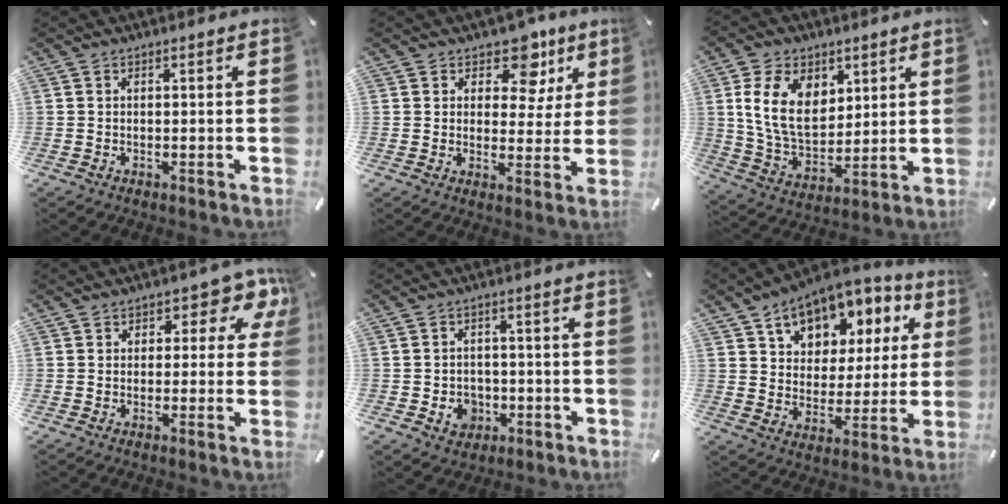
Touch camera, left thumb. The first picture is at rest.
{"total": 10.0, "force": [5.8, 6.4, 5.1], "torque": [-0.061, -0.035, 0.098]}
{"total": 14.1, "force": [4.8, 10.0, 8.7], "torque": [-0.187, -0.004, 0.088]}
{"total": 6.7, "force": [2.7, 4.4, 4.3], "torque": [-0.043, -0.013, 0.040]}
{"total": 5.3, "force": [-1.3, 4.9, 1.7], "torque": [-0.022, 0.004, -0.025]}
{"total": 13.1, "force": [7.8, 9.3, 5.1], "torque": [-0.080, -0.051, 0.141]}